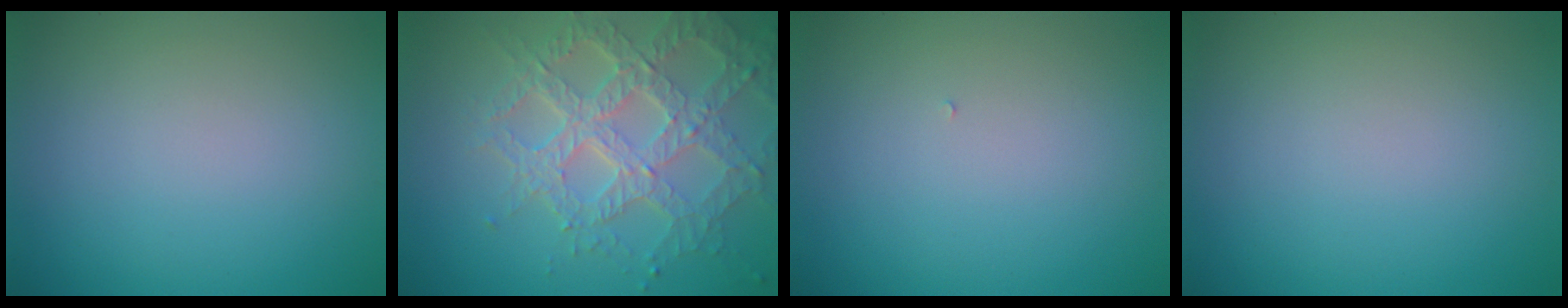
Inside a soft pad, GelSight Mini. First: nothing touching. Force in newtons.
{"total": 7.2, "press": 5.3, "slide": 4.9}
{"total": 0.0}
{"total": 0.0}